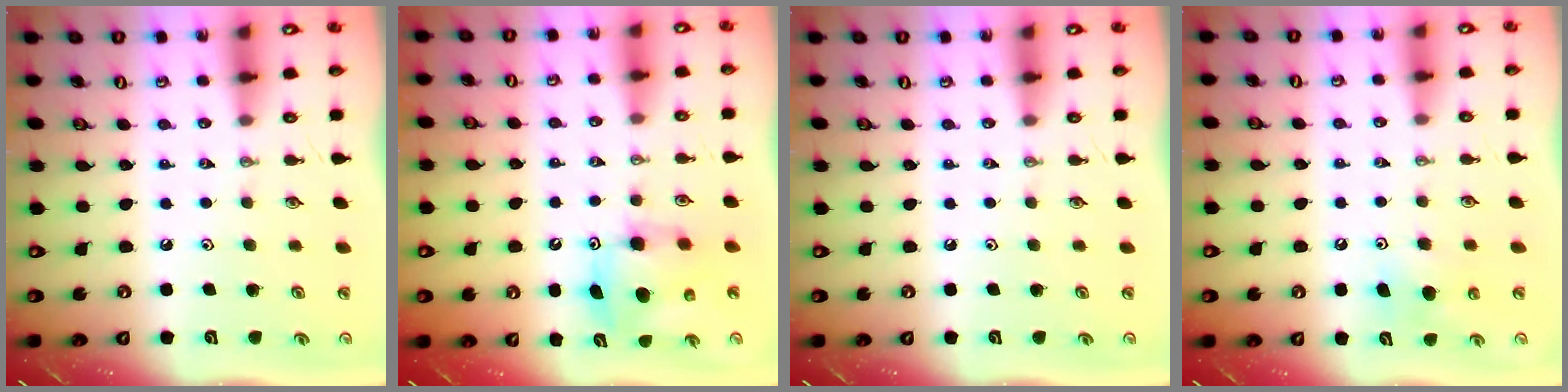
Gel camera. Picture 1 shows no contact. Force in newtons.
{"total": 7.5, "press": 7.5, "slide": 0.3}
{"total": 0.0}
{"total": 6.5, "press": 6.5, "slide": 0.4}